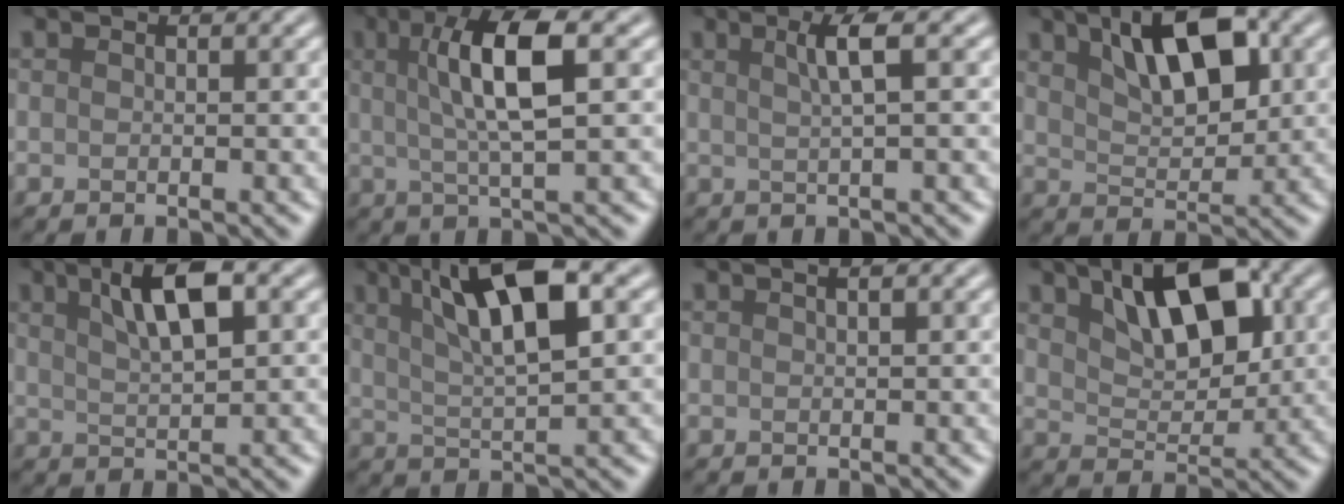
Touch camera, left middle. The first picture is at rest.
{"total": 6.4, "force": [1.0, 1.3, 6.1], "torque": [-0.109, 0.013, 0.025]}
{"total": 2.5, "force": [0.5, 0.4, 2.4], "torque": [-0.039, 0.008, 0.013]}
{"total": 6.6, "force": [2.8, 2.9, 5.3], "torque": [-0.092, 0.014, 0.048]}
{"total": 4.9, "force": [1.8, 1.3, 4.4], "torque": [-0.081, 0.009, 0.035]}
{"total": 8.4, "force": [3.1, 2.1, 7.5], "torque": [-0.128, 0.018, 0.058]}
{"total": 2.5, "force": [1.3, 1.2, 1.8], "torque": [-0.008, 0.021, -0.006]}
{"total": 7.2, "force": [2.9, 3.6, 5.6], "torque": [-0.098, 0.014, 0.050]}